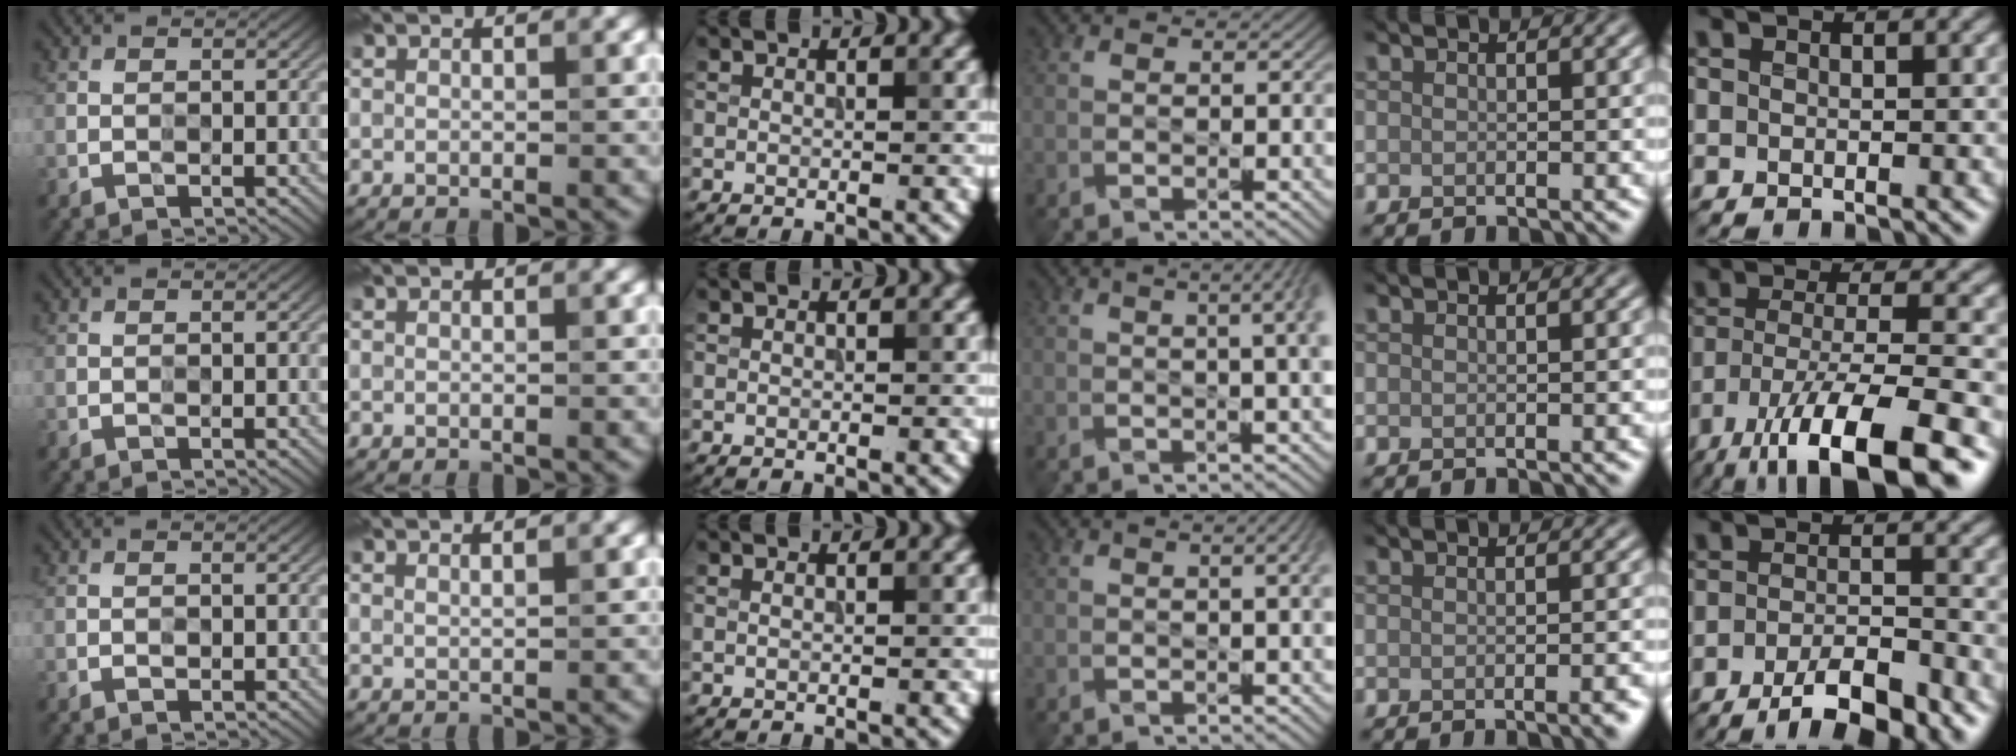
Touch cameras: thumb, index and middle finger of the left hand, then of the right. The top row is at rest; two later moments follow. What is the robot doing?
{"motion": "wipe", "object": "glass cup"}